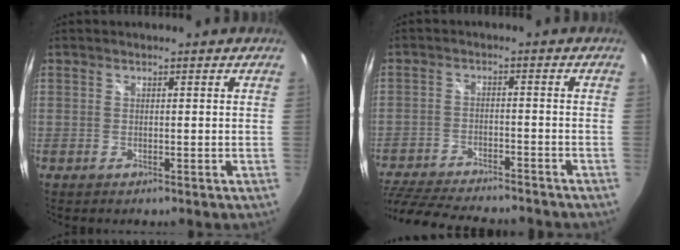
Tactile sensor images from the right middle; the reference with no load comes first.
{"total": 18.5, "force": [-15.8, 4.8, 8.4], "torque": [-0.187, -0.031, -0.243]}